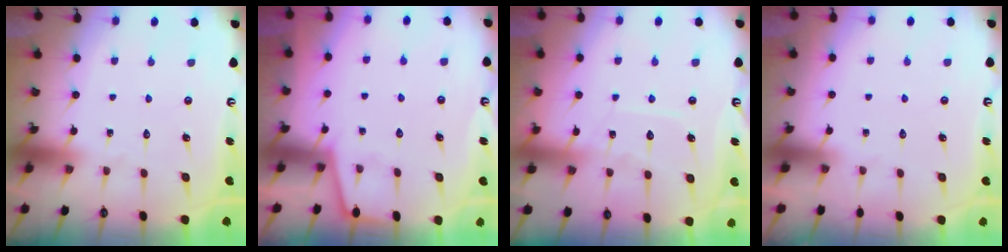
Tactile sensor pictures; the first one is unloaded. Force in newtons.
{"total": 1.7, "press": 1.6, "slide": 0.3}
{"total": 8.4, "press": 8.4, "slide": 0.7}
{"total": 0.0}